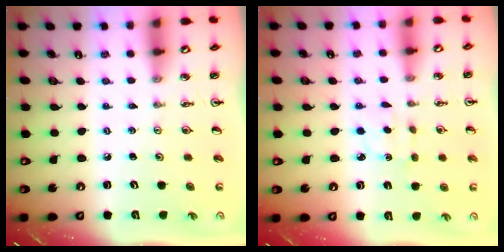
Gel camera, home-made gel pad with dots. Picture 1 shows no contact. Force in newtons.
{"total": 3.4, "press": 3.4, "slide": 0.5}